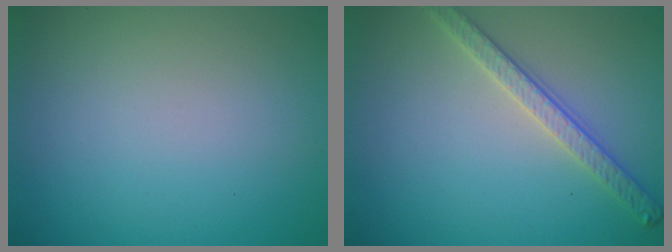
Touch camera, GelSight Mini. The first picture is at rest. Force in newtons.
{"total": 2.8, "press": 2.7, "slide": 0.7}